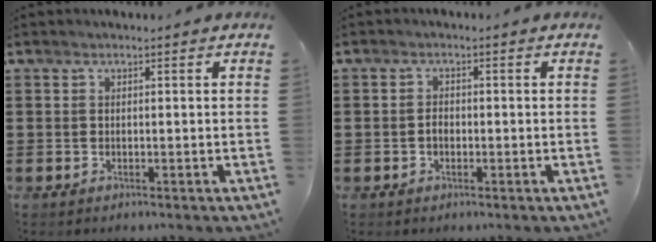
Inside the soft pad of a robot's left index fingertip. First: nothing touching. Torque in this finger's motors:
{"motor_torque": [0.04, 0.07, 0.05, -0.05]}